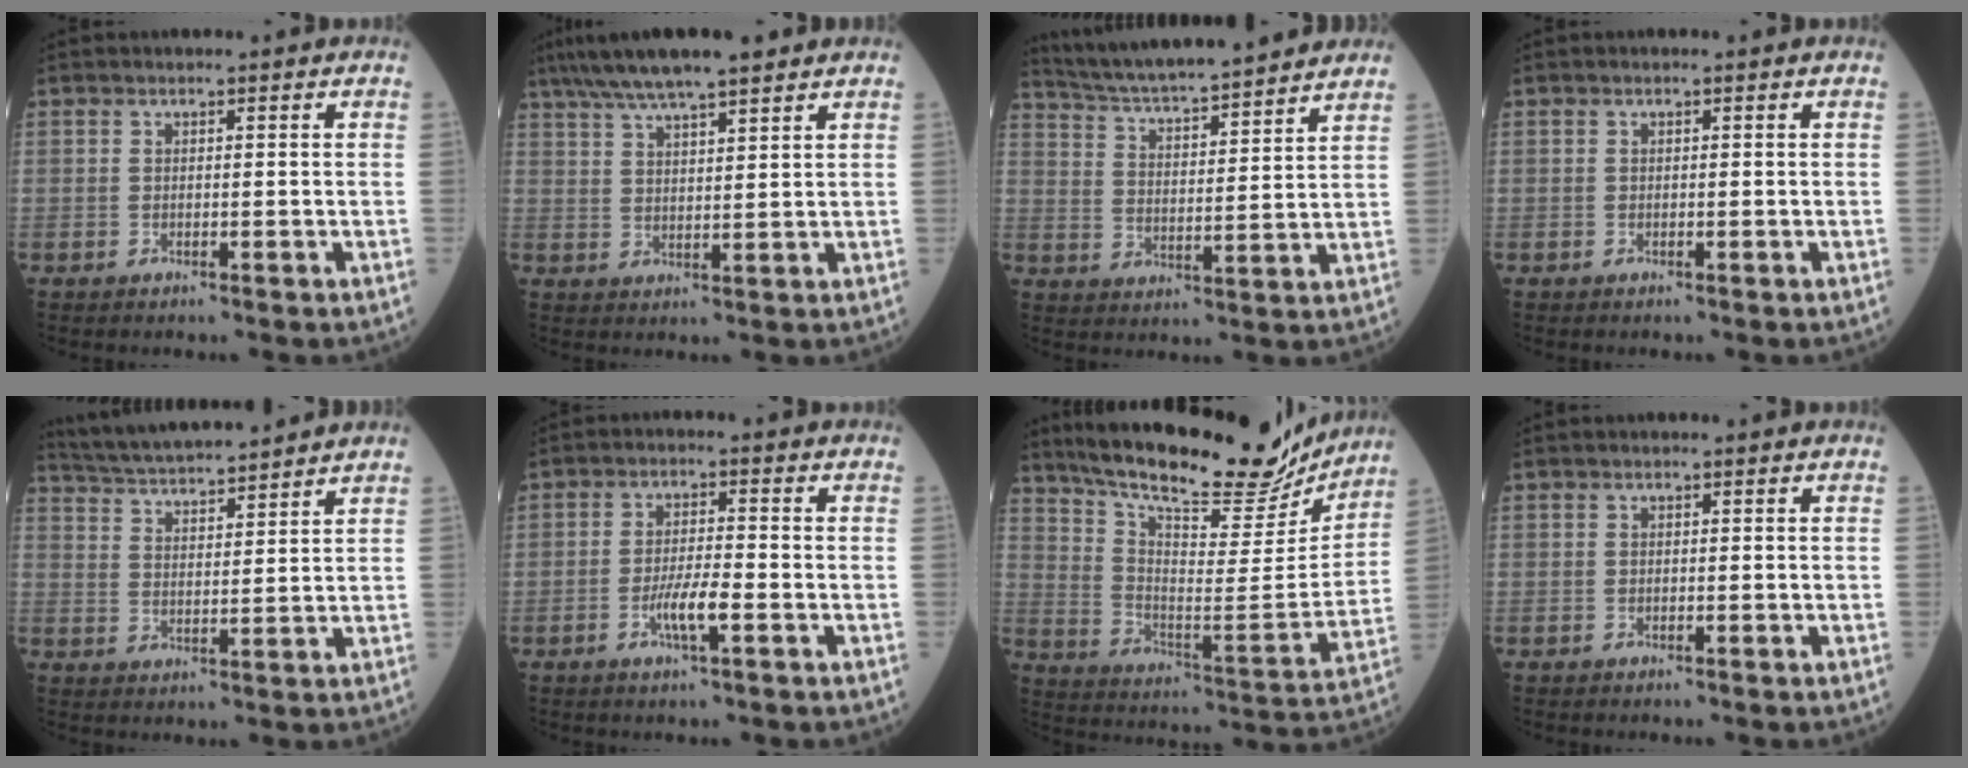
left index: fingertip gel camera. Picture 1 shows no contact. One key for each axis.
{"total": 10.8, "fx": 8.5, "fy": 1.3, "fz": 6.5, "tx": -0.111, "ty": 0.030, "tz": 0.146}
{"total": 18.3, "fx": 16.6, "fy": 1.2, "fz": 7.7, "tx": -0.132, "ty": 0.018, "tz": 0.255}
{"total": 0.0}
{"total": 13.0, "fx": 12.1, "fy": 0.7, "fz": 4.7, "tx": -0.092, "ty": 0.021, "tz": 0.200}
{"total": 4.7, "fx": -1.8, "fy": 0.5, "fz": 4.2, "tx": -0.085, "ty": -0.003, "tz": -0.036}
{"total": 24.4, "fx": 21.2, "fy": 5.4, "fz": 10.9, "tx": -0.185, "ty": -0.018, "tz": 0.312}
{"total": 0.0}